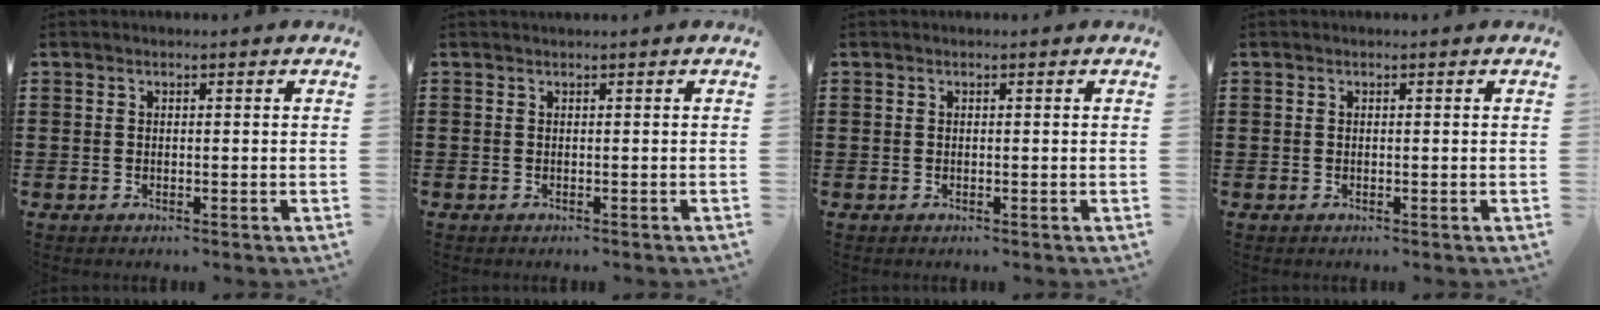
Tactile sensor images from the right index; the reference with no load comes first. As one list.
[{"total": 0.0}, {"total": 0.0}, {"total": 0.0}]